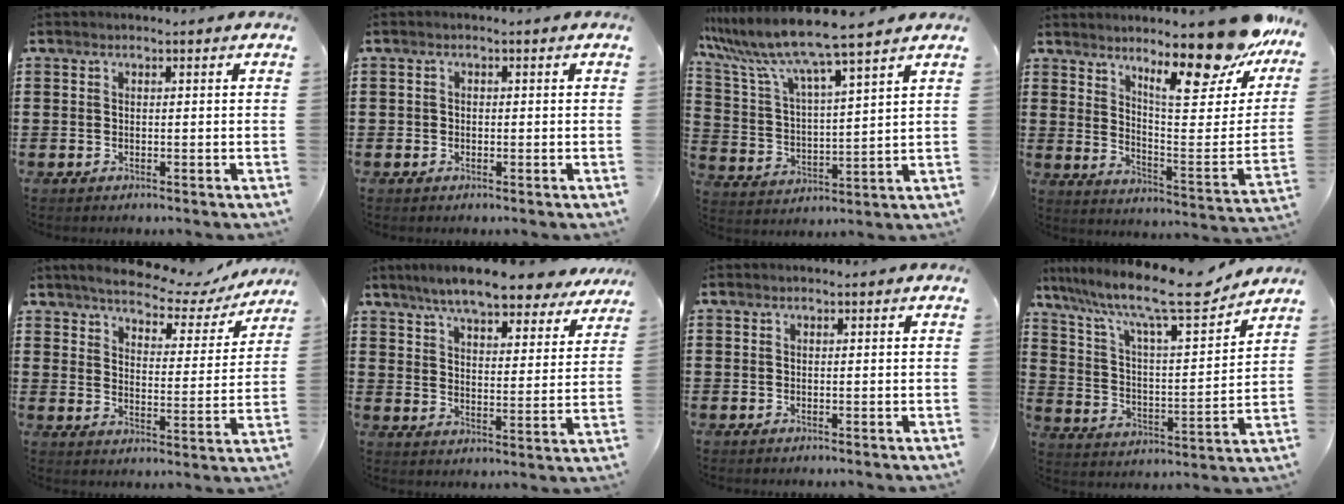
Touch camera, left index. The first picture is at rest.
{"total": 0.7, "force": [-0.2, 0.6, 0.3], "torque": [-0.007, 0.001, -0.005]}
{"total": 8.7, "force": [7.6, -0.7, 4.1], "torque": [-0.113, -0.049, 0.125]}
{"total": 15.0, "force": [11.8, 2.6, 9.0], "torque": [-0.137, -0.093, 0.192]}
{"total": 4.7, "force": [4.4, 0.7, 1.6], "torque": [-0.056, -0.028, 0.070]}
{"total": 8.9, "force": [7.9, 0.7, 4.0], "torque": [-0.098, -0.035, 0.141]}
{"total": 0.0}
{"total": 13.4, "force": [11.0, 1.3, 7.5], "torque": [-0.166, -0.068, 0.181]}